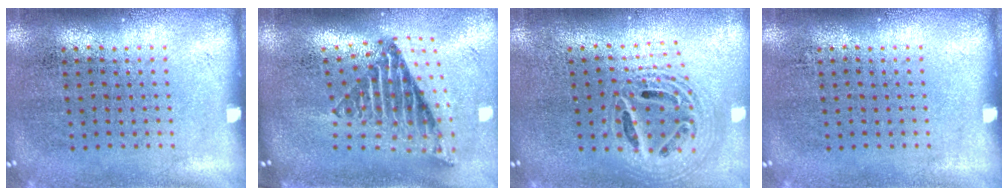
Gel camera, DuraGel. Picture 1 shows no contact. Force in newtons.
{"total": 2.7, "press": 1.7, "slide": 2.0}
{"total": 2.2, "press": 1.6, "slide": 1.4}
{"total": 0.0}